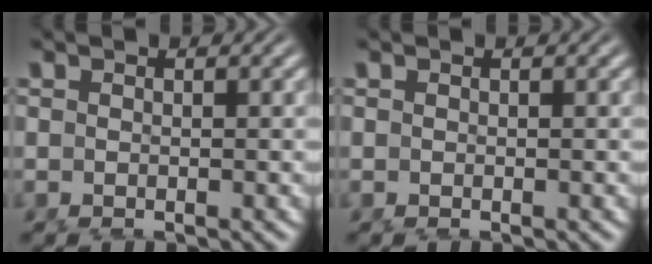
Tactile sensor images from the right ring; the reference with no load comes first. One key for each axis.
{"total": 0.0}